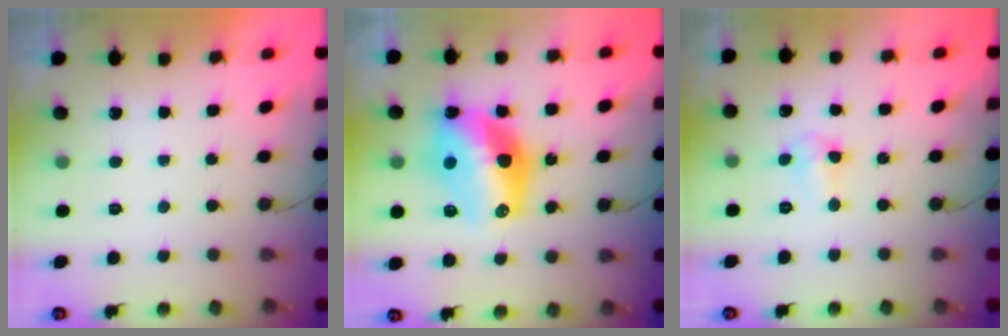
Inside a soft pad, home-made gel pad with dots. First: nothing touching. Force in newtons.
{"total": 15.4, "press": 15.4, "slide": 1.1}
{"total": 3.6, "press": 3.6, "slide": 0.6}